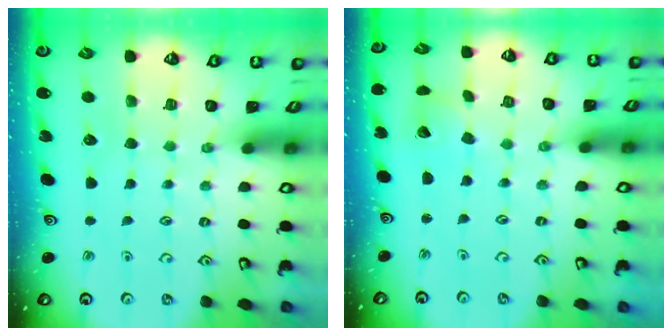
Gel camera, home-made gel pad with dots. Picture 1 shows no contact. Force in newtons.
{"total": 3.1, "press": 3.1, "slide": 0.4}